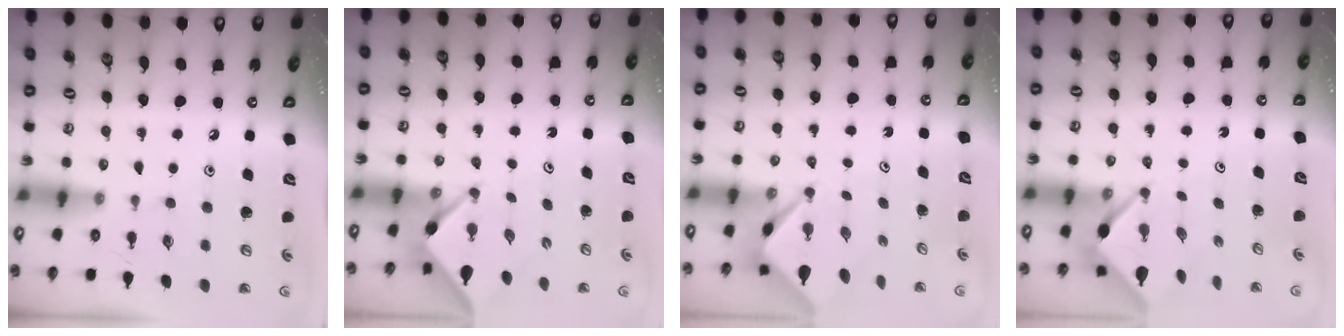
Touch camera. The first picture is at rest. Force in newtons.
{"total": 3.1, "press": 3.1, "slide": 0.3}
{"total": 2.5, "press": 2.5, "slide": 0.2}
{"total": 2.9, "press": 2.9, "slide": 0.1}